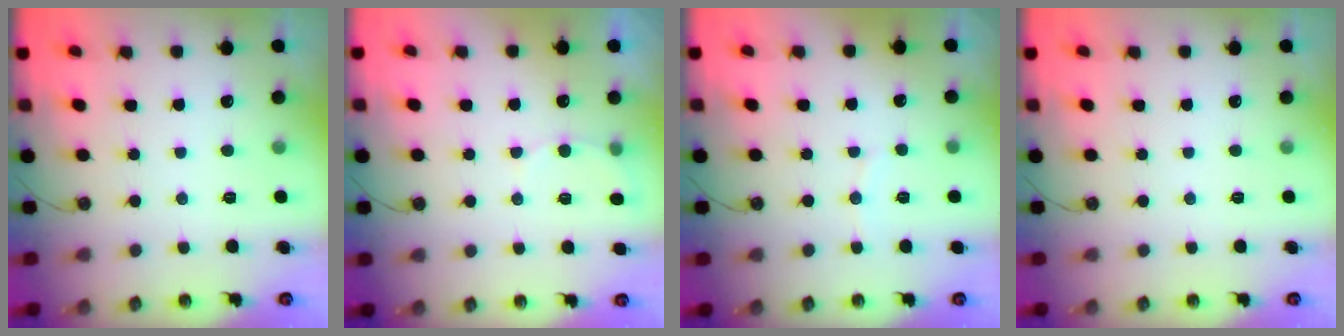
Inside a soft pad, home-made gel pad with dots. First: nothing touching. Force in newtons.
{"total": 5.6, "press": 5.5, "slide": 1.4}
{"total": 4.0, "press": 4.0, "slide": 0.5}
{"total": 0.0}